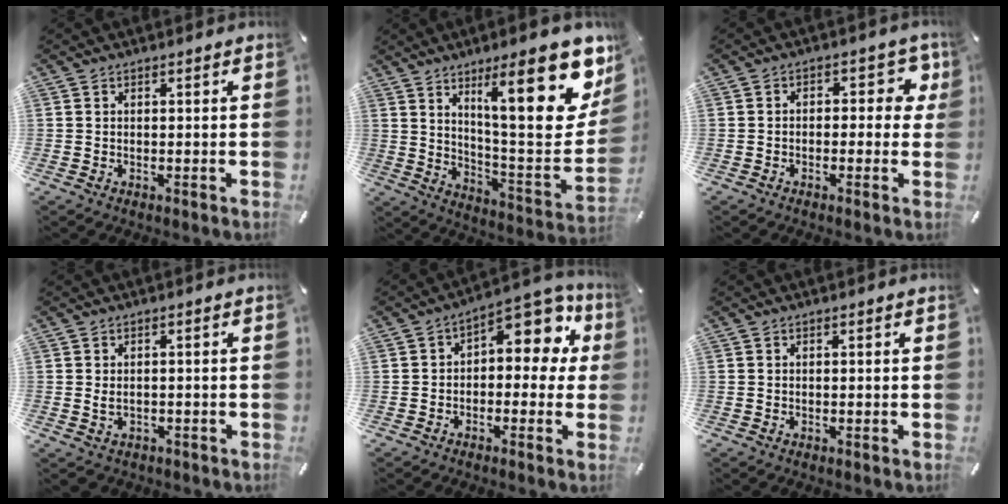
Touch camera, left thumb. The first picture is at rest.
{"total": 26.0, "force": [13.4, 7.8, 20.9], "torque": [-0.279, -0.101, 0.212]}
{"total": 5.8, "force": [0.6, 3.8, 4.4], "torque": [-0.055, 0.001, 0.004]}
{"total": 2.2, "force": [-0.5, 1.6, 1.4], "torque": [-0.029, 0.001, -0.010]}
{"total": 9.4, "force": [4.1, 5.3, 6.6], "torque": [-0.088, -0.032, 0.070]}
{"total": 0.0}